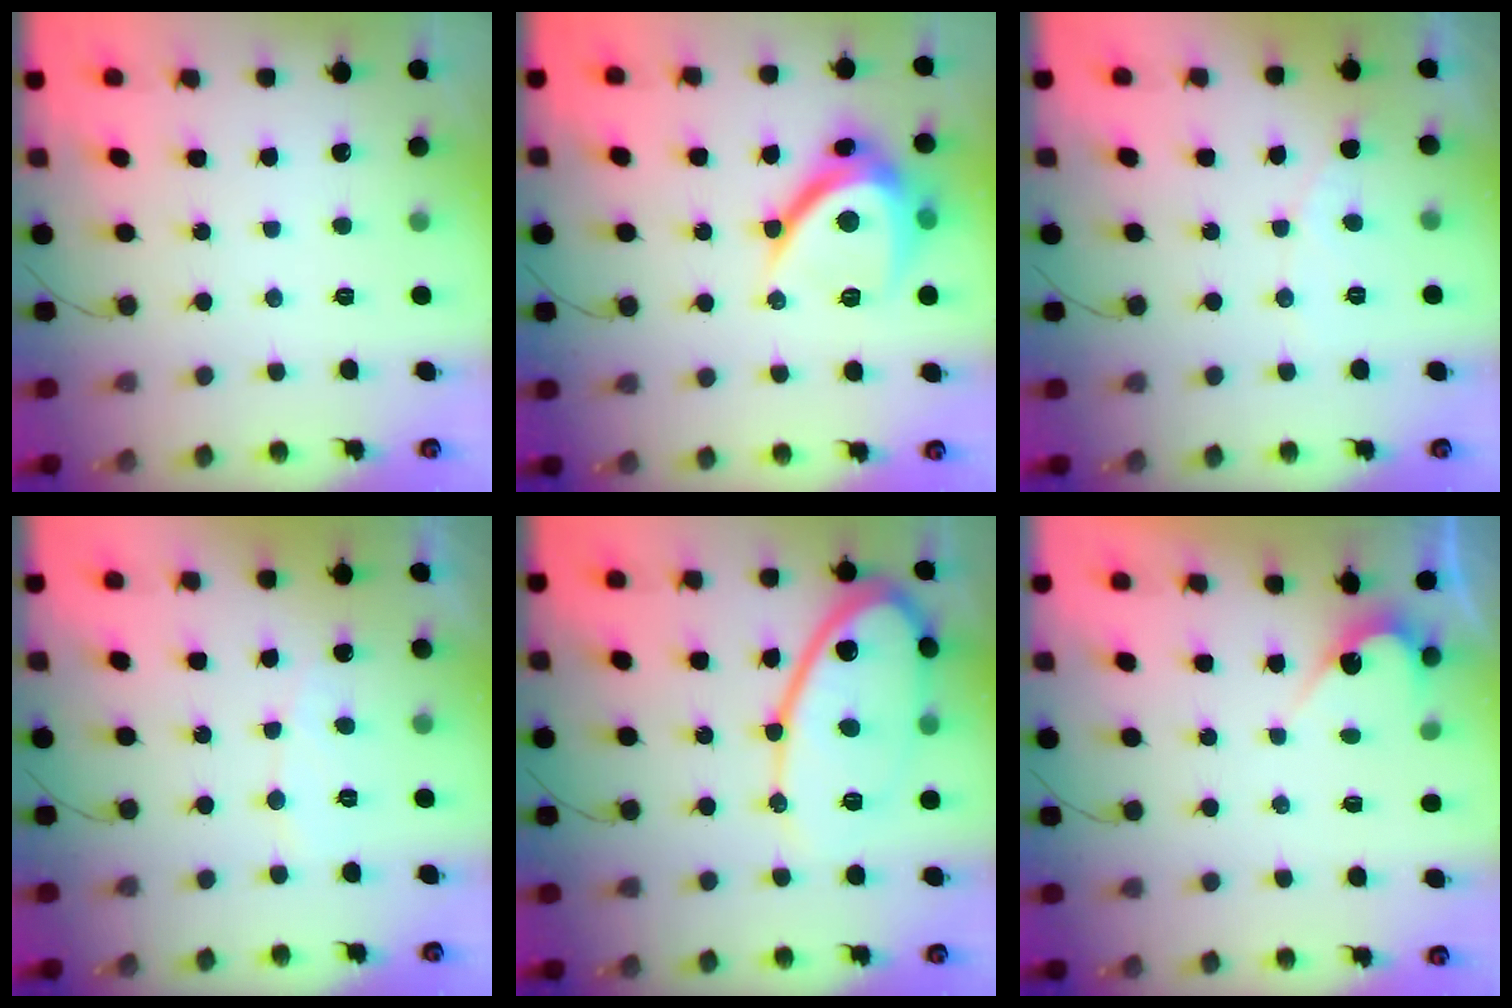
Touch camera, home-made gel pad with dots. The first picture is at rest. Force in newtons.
{"total": 12.9, "press": 12.9, "slide": 1.5}
{"total": 3.0, "press": 3.0, "slide": 0.2}
{"total": 5.4, "press": 5.4, "slide": 0.4}
{"total": 16.6, "press": 16.6, "slide": 1.3}
{"total": 3.6, "press": 3.6, "slide": 0.2}